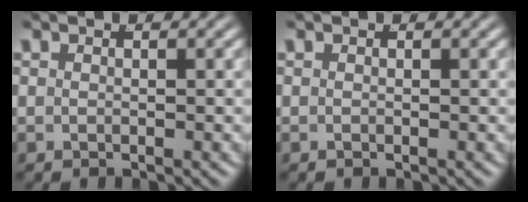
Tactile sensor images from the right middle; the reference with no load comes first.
{"total": 0.0}